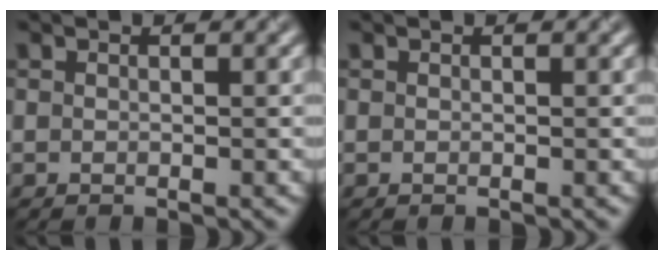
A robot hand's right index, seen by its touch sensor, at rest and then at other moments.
{"total": 0.0}